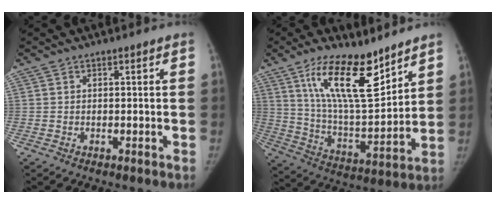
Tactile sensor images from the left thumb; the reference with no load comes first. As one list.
[{"total": 18.1, "force": [11.4, 6.1, 12.6], "torque": [-0.187, -0.071, 0.216]}]